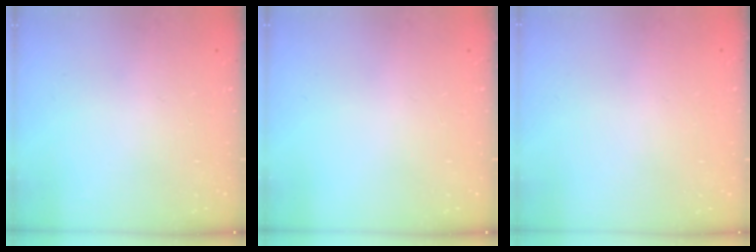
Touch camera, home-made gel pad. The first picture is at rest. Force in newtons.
{"total": 0.0}
{"total": 0.0}